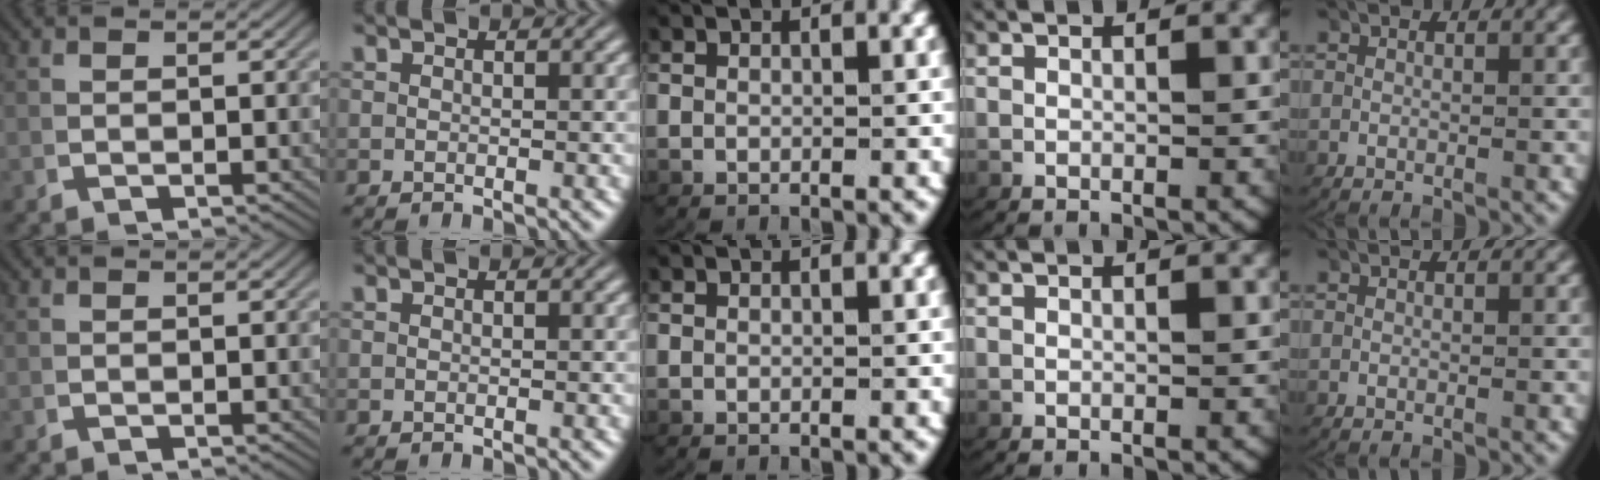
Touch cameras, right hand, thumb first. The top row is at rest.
{}